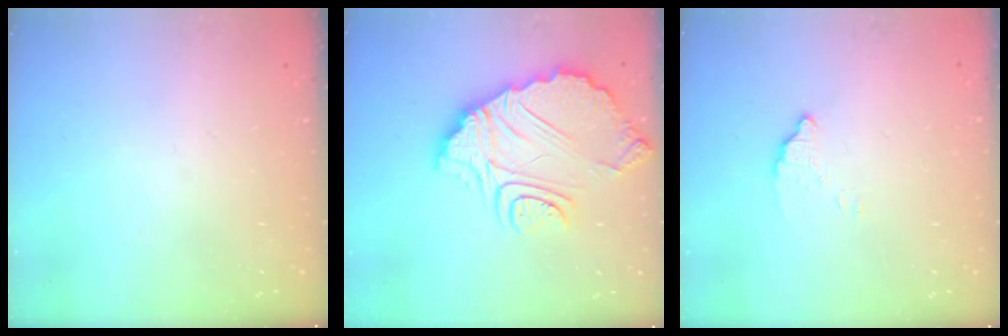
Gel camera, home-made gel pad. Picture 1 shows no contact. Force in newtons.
{"total": 15.4, "press": 15.3, "slide": 1.6}
{"total": 3.0, "press": 3.0, "slide": 0.1}